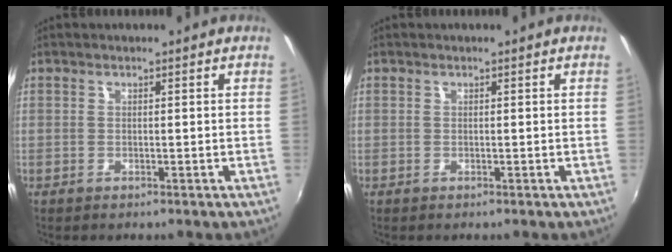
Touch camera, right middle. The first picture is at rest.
{"total": 0.0}